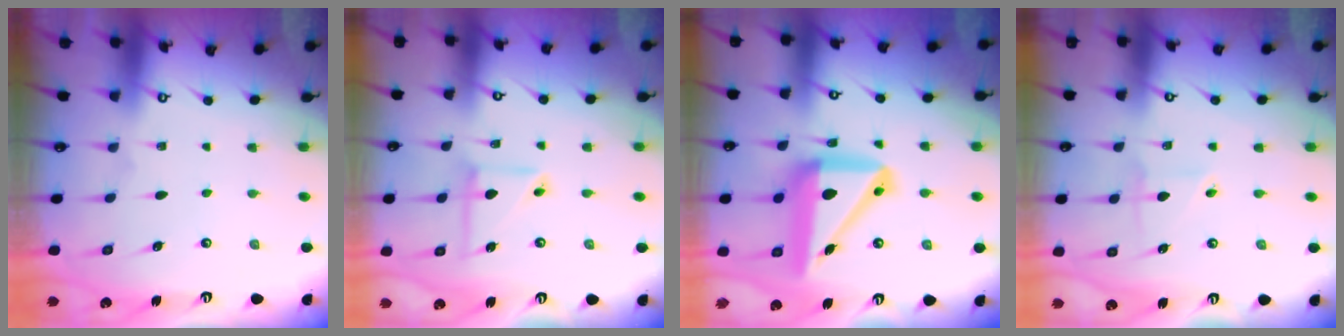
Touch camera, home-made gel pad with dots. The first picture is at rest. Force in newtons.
{"total": 7.0, "press": 7.0, "slide": 0.6}
{"total": 16.7, "press": 16.6, "slide": 1.8}
{"total": 2.6, "press": 2.6, "slide": 0.3}